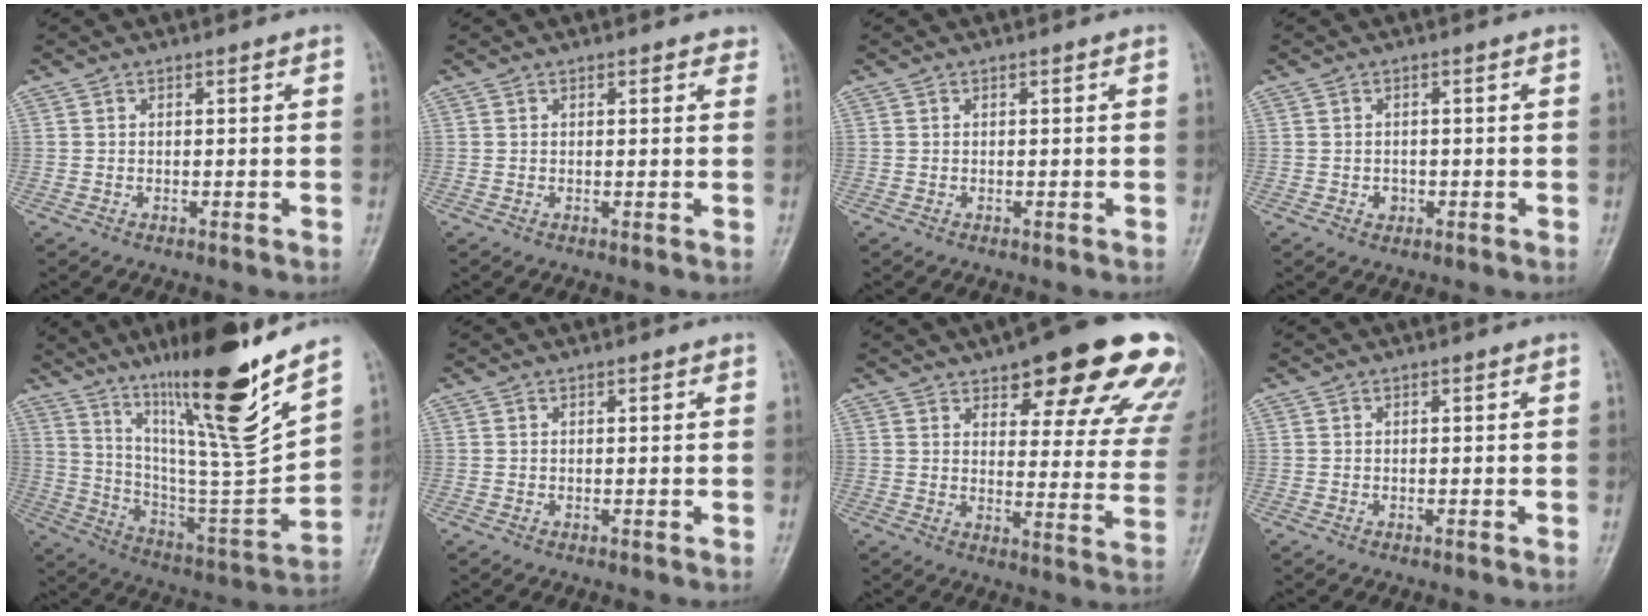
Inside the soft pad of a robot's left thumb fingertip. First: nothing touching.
{"total": 1.7, "force": [1.1, 0.9, 0.9], "torque": [0.003, -0.003, 0.008]}
{"total": 0.0}
{"total": 1.6, "force": [-0.5, 1.4, 0.7], "torque": [-0.002, 0.004, -0.006]}
{"total": 24.5, "force": [16.4, 2.3, 18.1], "torque": [-0.266, -0.085, 0.286]}
{"total": 0.7, "force": [0.4, 0.3, 0.5], "torque": [-0.006, -0.001, 0.004]}
{"total": 23.1, "force": [15.1, 7.9, 15.7], "torque": [-0.150, -0.056, 0.181]}
{"total": 0.0}